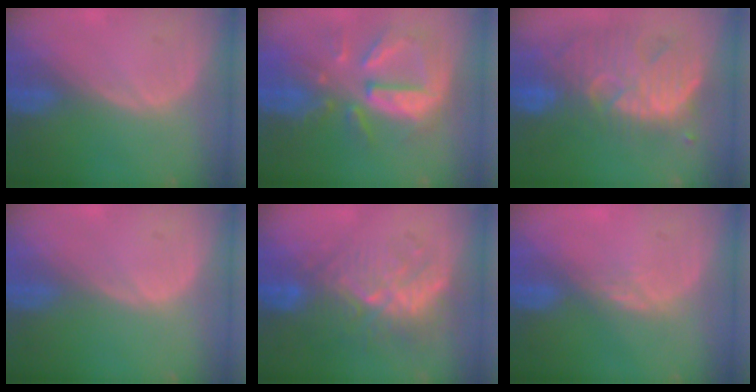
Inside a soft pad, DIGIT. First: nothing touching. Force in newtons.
{"total": 10.8, "press": 9.5, "slide": 5.2}
{"total": 12.1, "press": 11.0, "slide": 4.9}
{"total": 0.0}
{"total": 9.3, "press": 8.6, "slide": 3.5}
{"total": 2.4, "press": 1.9, "slide": 1.4}